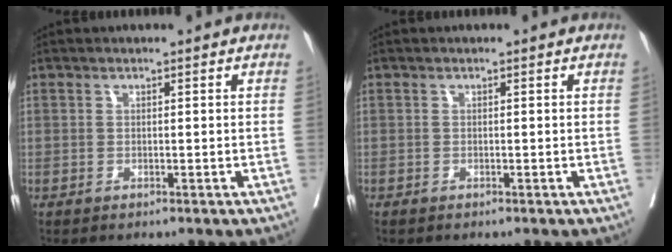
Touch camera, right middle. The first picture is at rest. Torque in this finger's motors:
{"motor_torque": [0.96, -1.02, 0.27, 0.08]}